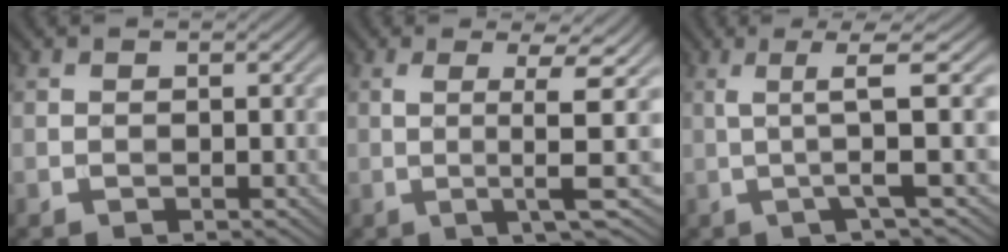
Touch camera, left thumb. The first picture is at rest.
{"total": 5.3, "force": [0.1, 0.1, 5.3], "torque": [-0.104, 0.009, -0.001]}
{"total": 5.2, "force": [0.3, 0.1, 5.1], "torque": [-0.094, 0.011, -0.002]}